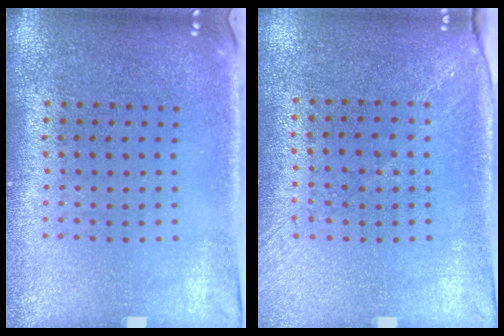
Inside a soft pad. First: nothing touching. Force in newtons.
{"total": 1.3, "press": 1.0, "slide": 0.8}